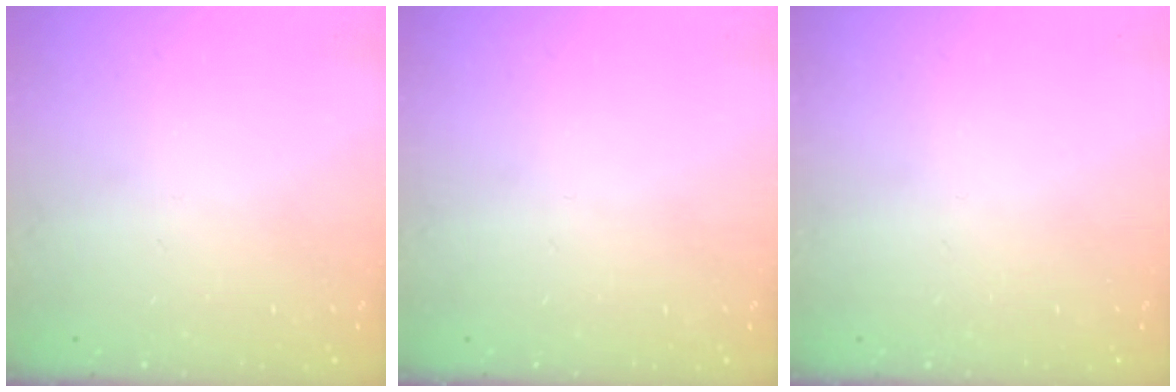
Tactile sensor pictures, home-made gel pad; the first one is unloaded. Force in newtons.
{"total": 0.0}
{"total": 0.0}